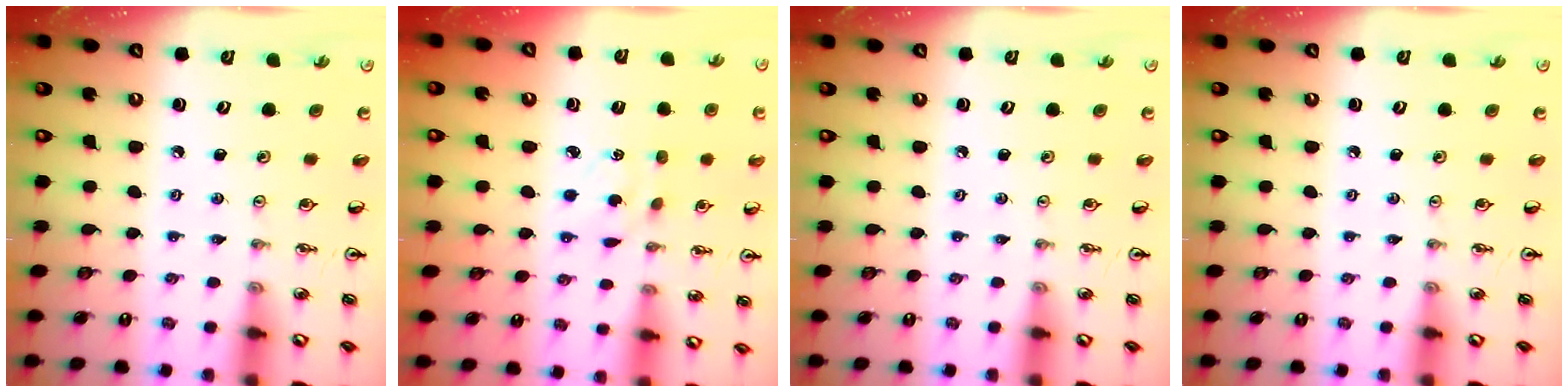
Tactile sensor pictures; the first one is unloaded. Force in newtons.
{"total": 3.2, "press": 3.1, "slide": 0.7}
{"total": 0.0}
{"total": 0.0}